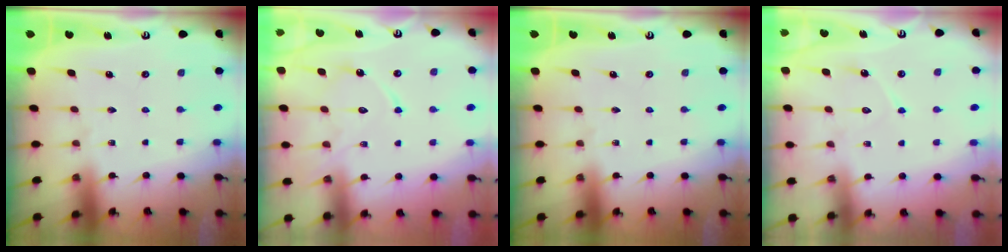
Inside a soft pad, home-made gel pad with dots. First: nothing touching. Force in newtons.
{"total": 12.9, "press": 12.8, "slide": 1.3}
{"total": 0.0}
{"total": 8.1, "press": 8.1, "slide": 0.7}